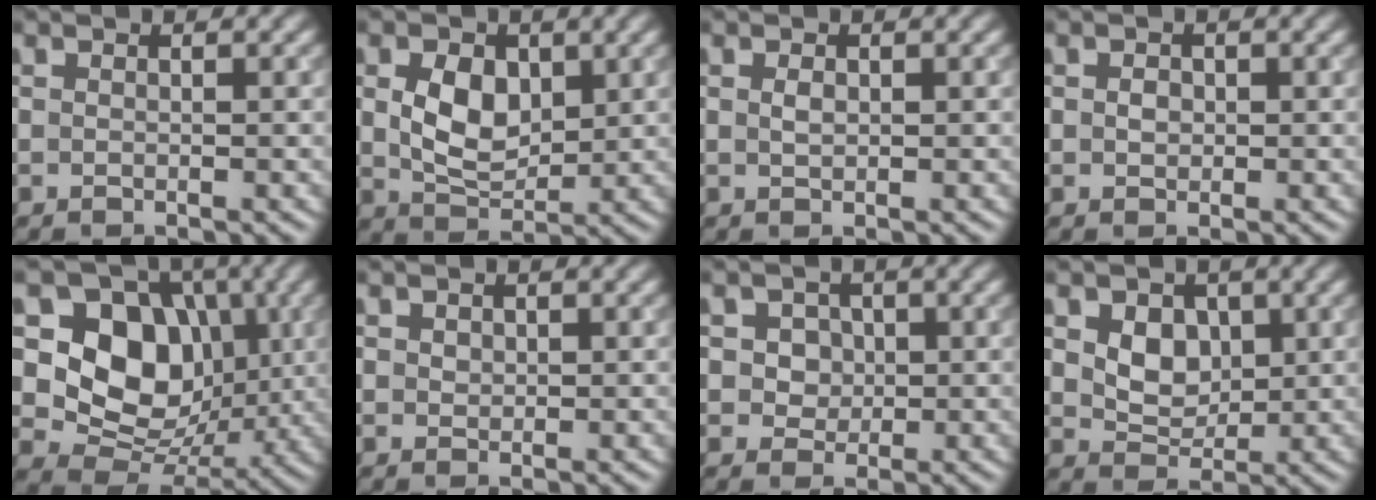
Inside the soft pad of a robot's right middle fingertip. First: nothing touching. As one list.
[{"total": 4.6, "force": [0.9, 3.1, 3.2], "torque": [-0.071, -0.004, 0.018]}, {"total": 0.8, "force": [0.2, 0.5, 0.6], "torque": [-0.015, 0.001, 0.004]}, {"total": 0.9, "force": [0.1, 0.8, 0.5], "torque": [-0.011, -0.001, 0.000]}, {"total": 9.7, "force": [1.6, 7.7, 5.7], "torque": [-0.099, -0.014, 0.018]}, {"total": 0.7, "force": [0.4, 0.6, 0.2], "torque": [-0.005, -0.002, 0.008]}, {"total": 3.3, "force": [1.0, 2.7, 1.6], "torque": [-0.021, 0.013, 0.010]}, {"total": 3.7, "force": [1.1, 2.8, 2.2], "torque": [-0.048, -0.011, 0.017]}]